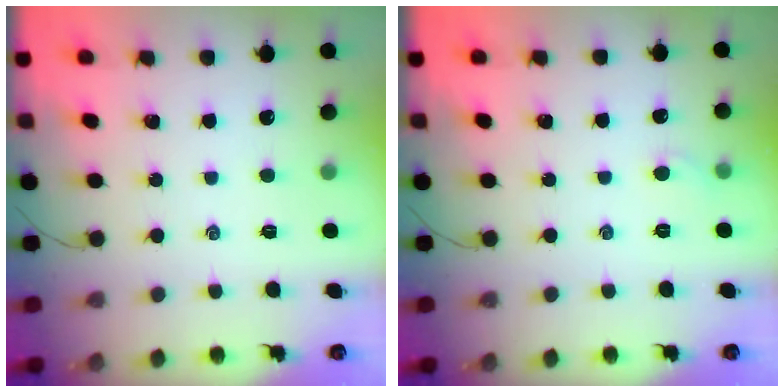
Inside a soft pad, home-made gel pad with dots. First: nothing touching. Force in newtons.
{"total": 2.9, "press": 2.8, "slide": 1.0}